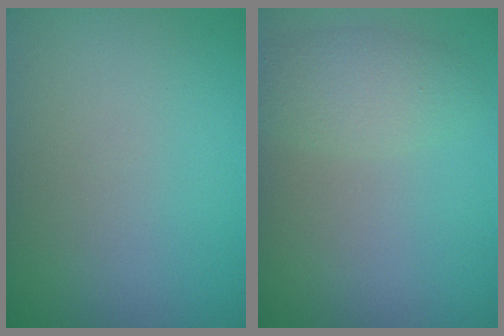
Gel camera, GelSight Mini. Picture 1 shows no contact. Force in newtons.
{"total": 2.7, "press": 2.7, "slide": 0.2}